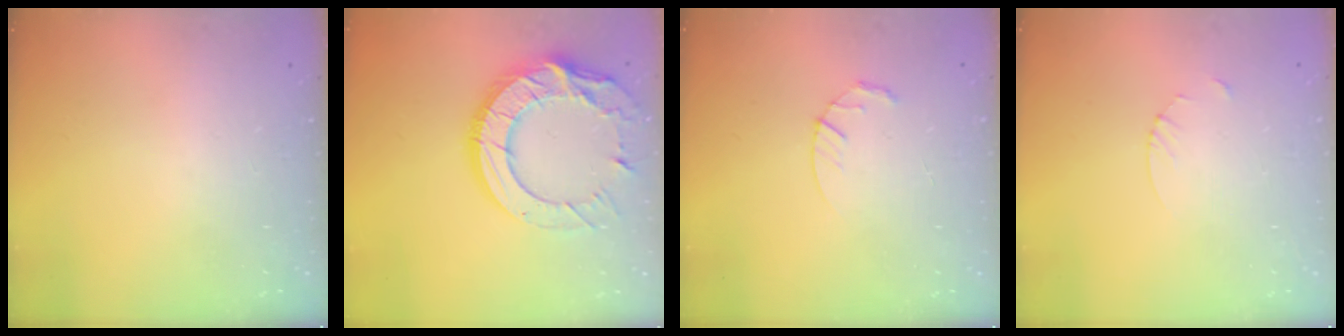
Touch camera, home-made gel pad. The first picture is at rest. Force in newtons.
{"total": 20.2, "press": 20.1, "slide": 1.7}
{"total": 3.6, "press": 3.6, "slide": 0.5}
{"total": 2.7, "press": 2.7, "slide": 0.3}